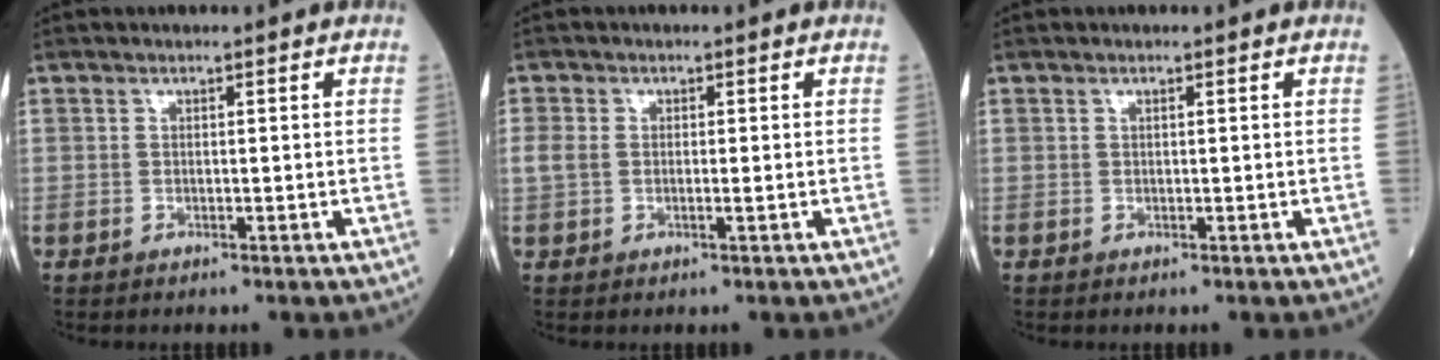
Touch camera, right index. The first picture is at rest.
{"total": 3.0, "force": [0.0, 1.7, 2.4], "torque": [-0.071, 0.010, 0.003]}
{"total": 0.0}